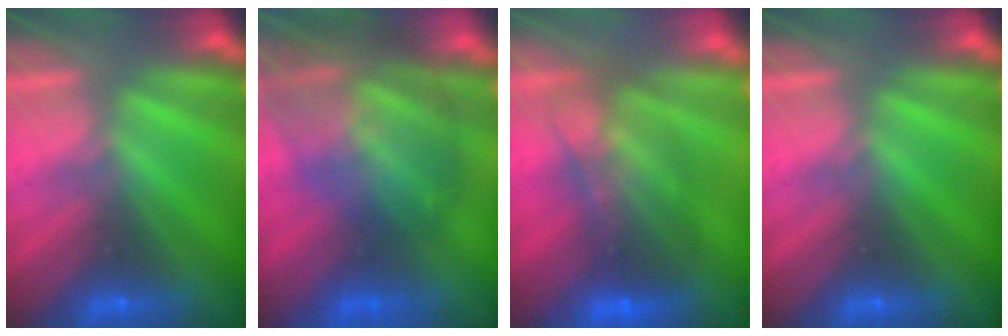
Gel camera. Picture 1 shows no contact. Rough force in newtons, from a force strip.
{"total": 7.4}
{"total": 5.8}
{"total": 0.0}